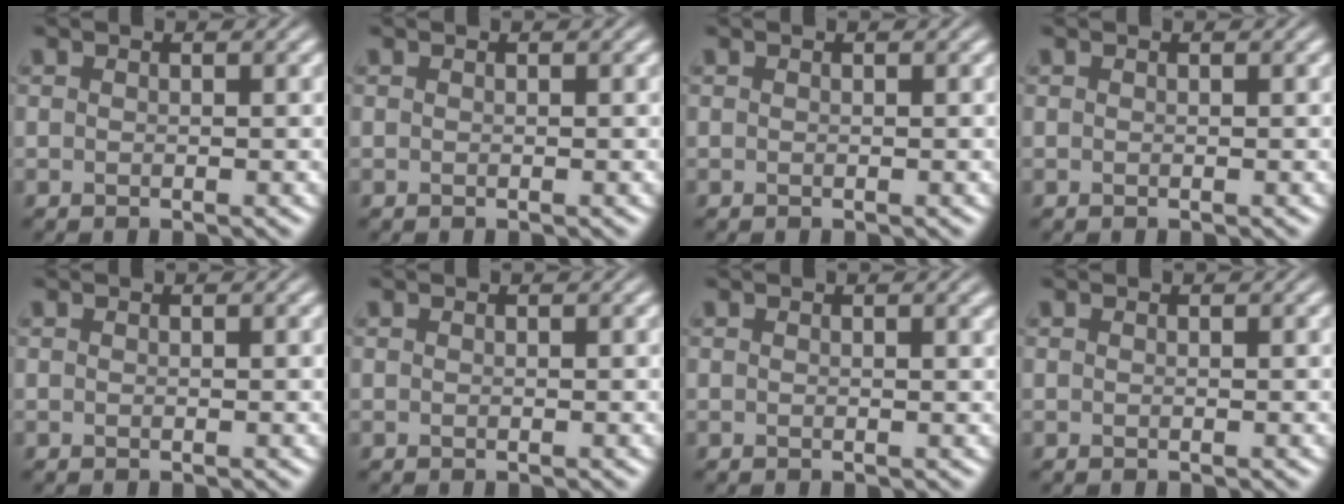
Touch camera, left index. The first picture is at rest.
{"total": 0.0}
{"total": 0.0}
{"total": 0.0}
{"total": 0.0}
{"total": 0.0}
{"total": 1.0, "force": [0.5, 0.3, 0.8], "torque": [-0.006, 0.005, 0.008]}
{"total": 0.0}